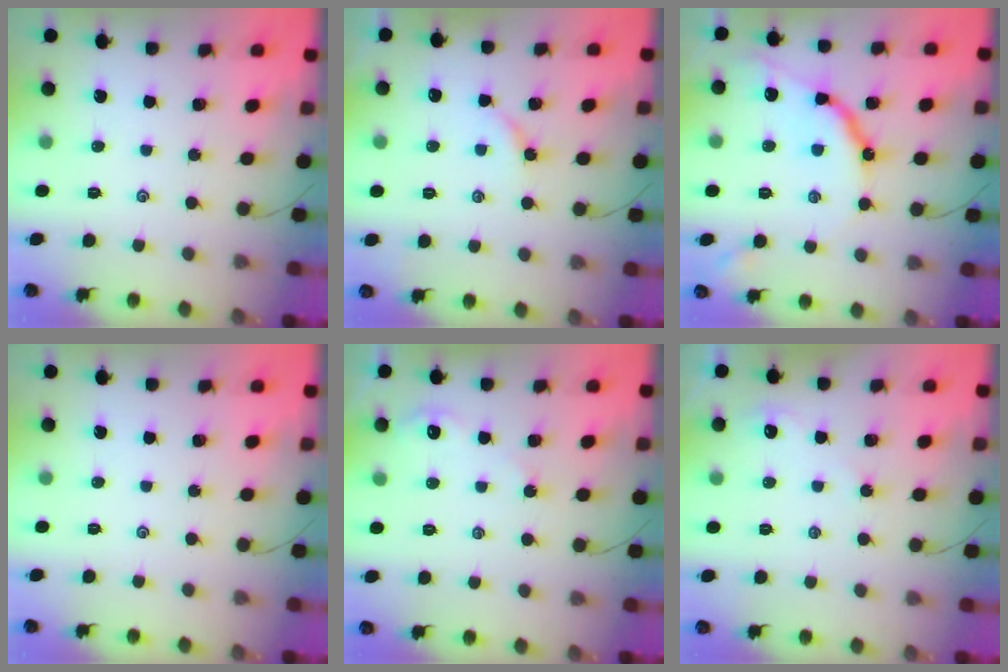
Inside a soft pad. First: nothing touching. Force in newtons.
{"total": 2.7, "press": 2.6, "slide": 0.5}
{"total": 10.2, "press": 10.2, "slide": 0.5}
{"total": 0.0}
{"total": 2.7, "press": 2.7, "slide": 0.3}
{"total": 2.3, "press": 2.3, "slide": 0.2}